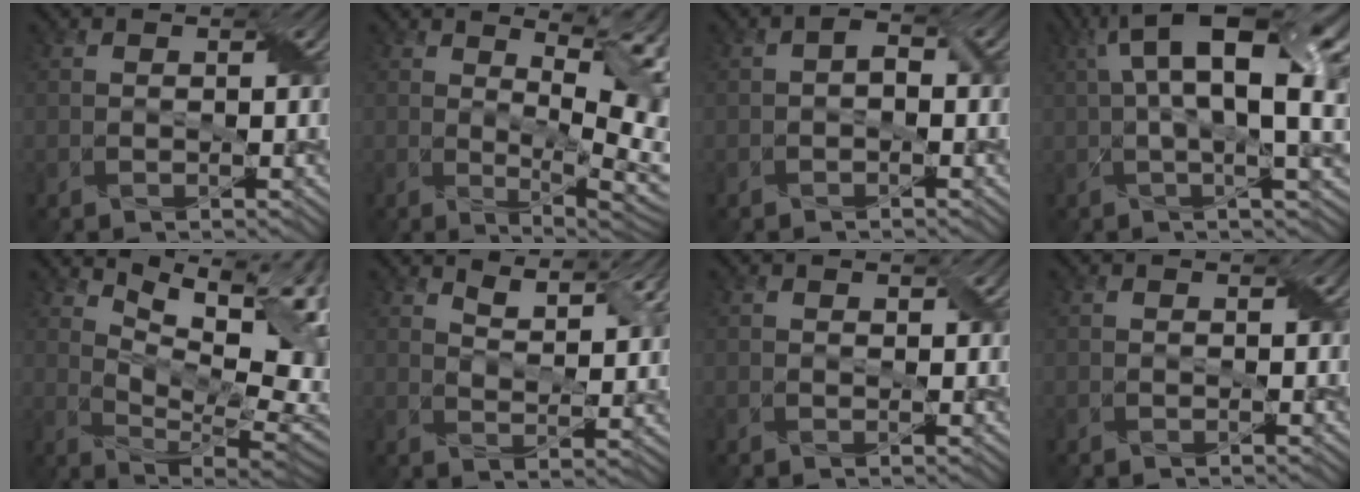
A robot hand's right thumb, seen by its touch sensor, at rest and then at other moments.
{"total": 11.3, "force": [3.0, 3.1, 10.4], "torque": [-0.154, 0.013, 0.050]}
{"total": 1.6, "force": [-0.4, 0.9, 1.2], "torque": [-0.024, 0.006, -0.010]}
{"total": 15.3, "force": [4.3, 4.7, 13.9], "torque": [-0.228, 0.015, 0.073]}
{"total": 15.0, "force": [6.3, 5.8, 12.4], "torque": [-0.194, 0.019, 0.095]}
{"total": 6.0, "force": [4.7, 1.6, 3.3], "torque": [-0.070, -0.004, 0.086]}
{"total": 0.8, "force": [0.6, 0.4, 0.4], "torque": [-0.009, -0.001, 0.012]}
{"total": 0.0}